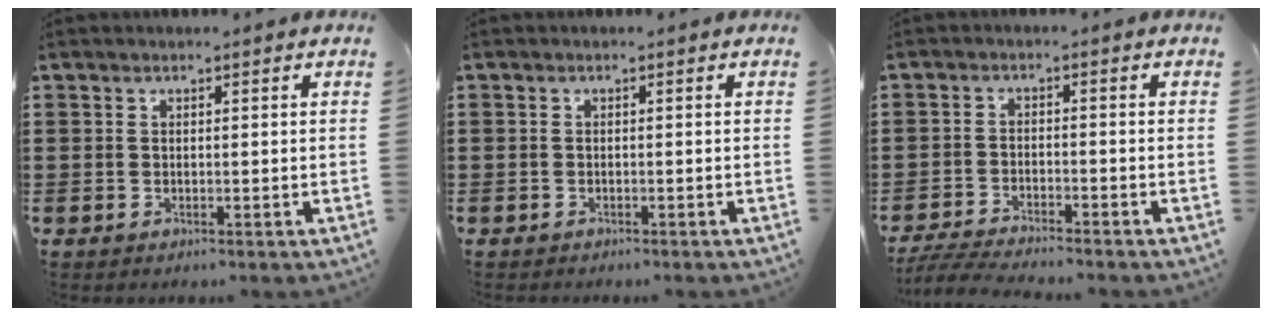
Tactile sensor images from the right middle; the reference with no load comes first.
{"total": 0.7, "force": [-0.6, 0.3, -0.1], "torque": [0.000, 0.001, -0.013]}
{"total": 4.2, "force": [-4.1, -0.1, 1.3], "torque": [-0.036, -0.014, -0.083]}